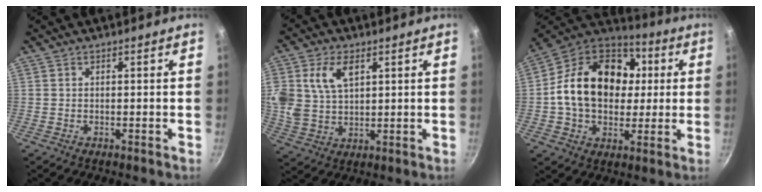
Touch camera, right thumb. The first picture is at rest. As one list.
[{"total": 11.4, "force": [4.2, 7.3, 7.6], "torque": [-0.146, -0.008, 0.083]}, {"total": 22.6, "force": [2.0, 16.8, 14.9], "torque": [-0.233, 0.030, 0.025]}]